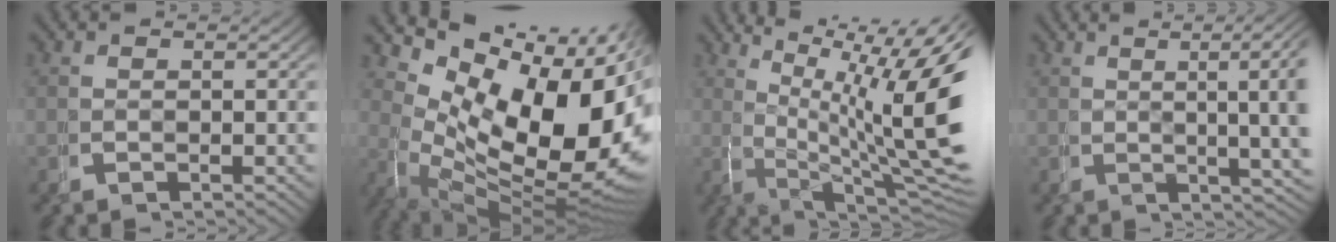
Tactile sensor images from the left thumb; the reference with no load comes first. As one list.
[{"total": 22.2, "force": [-0.1, 14.1, 17.1], "torque": [-0.265, -0.051, 0.024]}, {"total": 13.8, "force": [0.8, 7.7, 11.4], "torque": [-0.179, -0.036, 0.020]}, {"total": 9.6, "force": [2.7, 4.2, 8.2], "torque": [-0.083, 0.025, 0.028]}]